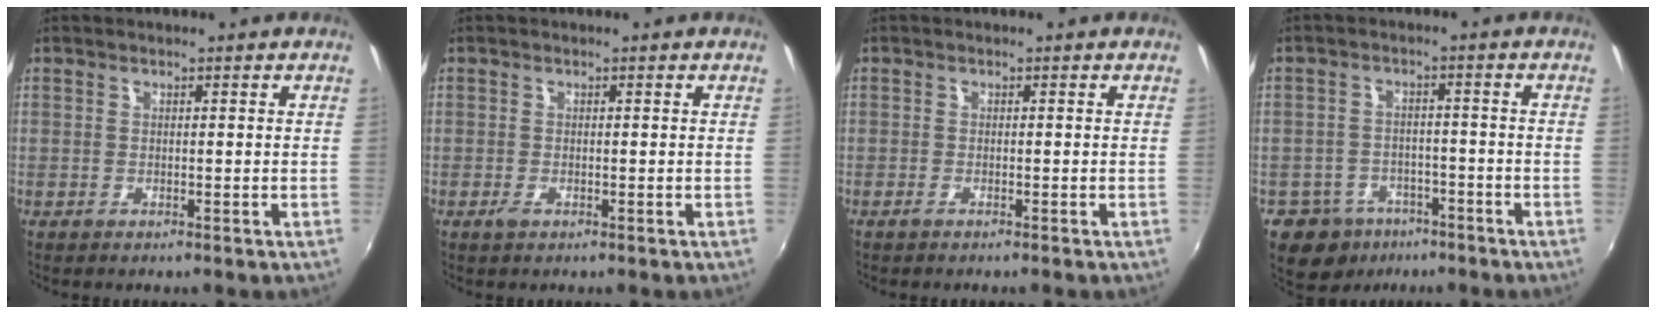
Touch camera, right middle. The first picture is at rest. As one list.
[{"total": 1.1, "force": [-0.7, 0.5, 0.7], "torque": [-0.015, -0.003, -0.012]}, {"total": 0.8, "force": [-0.7, 0.0, 0.4], "torque": [-0.007, -0.002, -0.015]}, {"total": 8.7, "force": [-5.6, 6.3, 2.2], "torque": [-0.064, 0.017, -0.075]}]